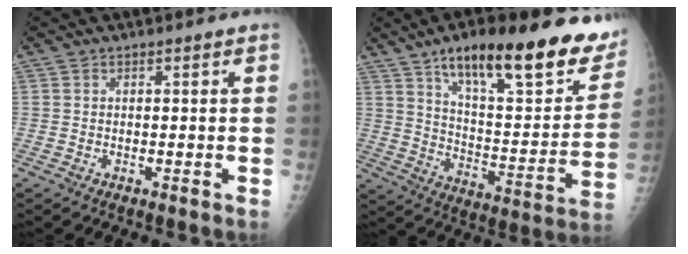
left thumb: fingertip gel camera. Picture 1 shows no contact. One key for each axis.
{"total": 26.3, "fx": 17.3, "fy": 8.1, "fz": 18.1, "tx": -0.218, "ty": -0.061, "tz": 0.260}